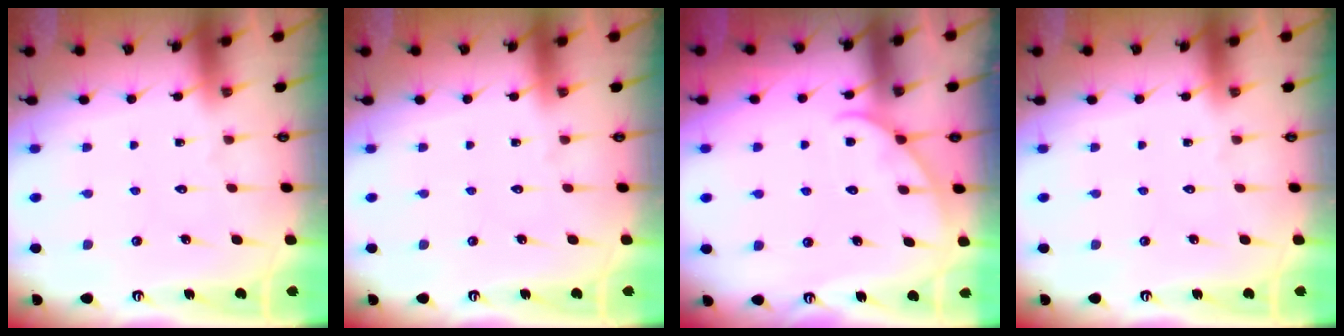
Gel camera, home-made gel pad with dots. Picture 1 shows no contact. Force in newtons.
{"total": 0.0}
{"total": 4.8, "press": 4.8, "slide": 0.5}
{"total": 0.0}